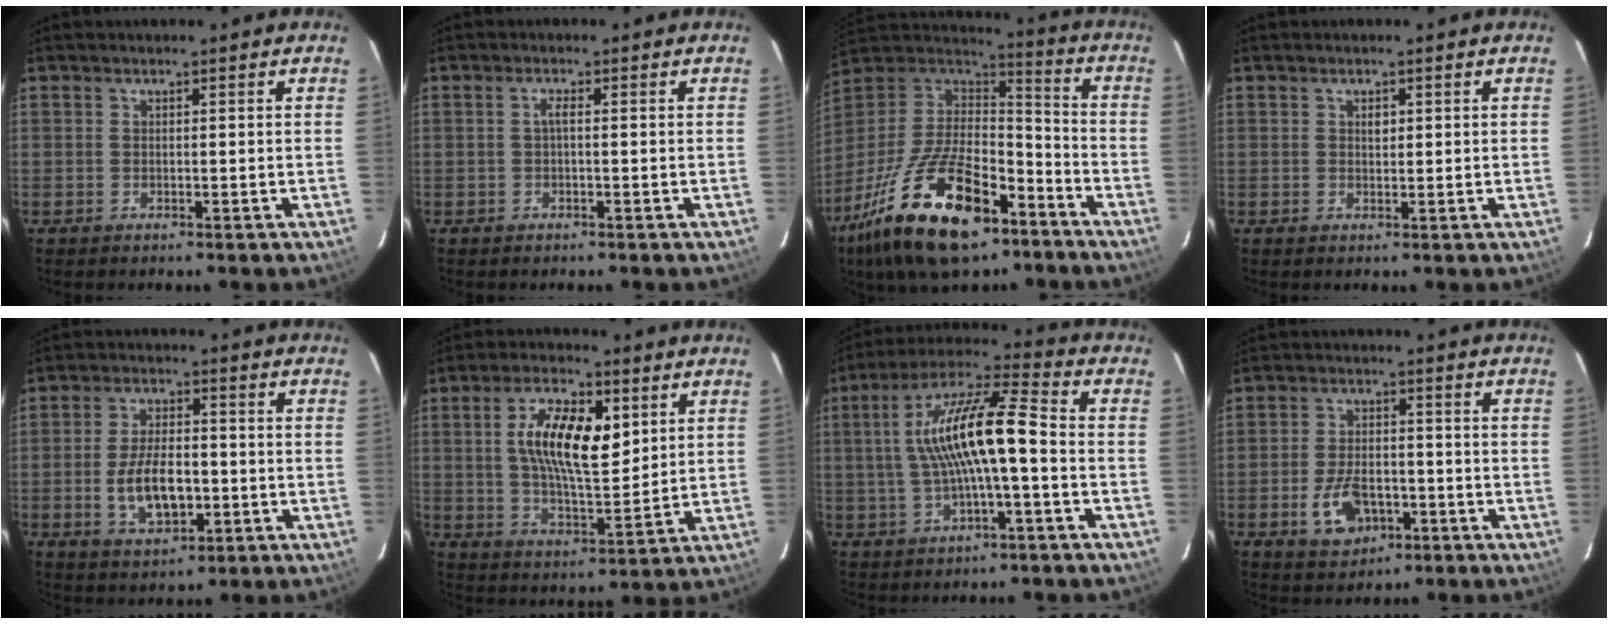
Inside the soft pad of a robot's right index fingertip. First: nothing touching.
{"total": 1.2, "force": [-0.2, 0.0, 1.2], "torque": [-0.021, 0.004, -0.004]}
{"total": 26.0, "force": [-15.2, 11.3, 17.8], "torque": [-0.360, -0.026, -0.255]}
{"total": 1.2, "force": [0.4, 0.8, 0.8], "torque": [-0.011, 0.003, 0.007]}
{"total": 9.8, "force": [-2.2, 5.0, 8.1], "torque": [-0.161, -0.002, -0.030]}
{"total": 12.9, "force": [4.0, 5.1, 11.2], "torque": [-0.203, 0.008, 0.071]}
{"total": 13.8, "force": [-0.5, 2.3, 13.6], "torque": [-0.254, 0.021, -0.009]}
{"total": 8.6, "force": [-3.5, 5.4, 5.8], "torque": [-0.122, 0.003, -0.050]}